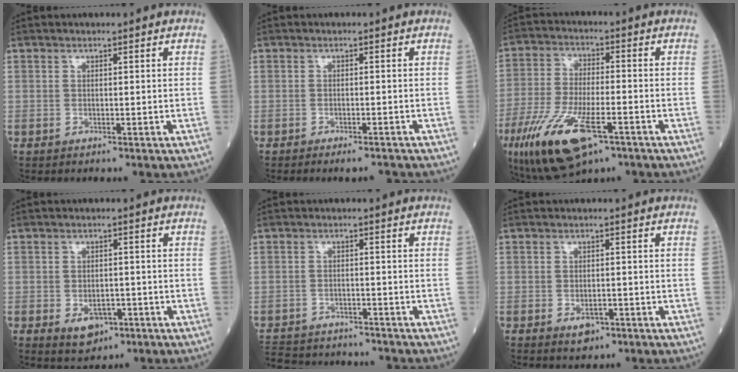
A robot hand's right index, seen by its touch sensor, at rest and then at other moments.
{"total": 2.7, "force": [-2.4, 0.3, 1.2], "torque": [-0.009, -0.003, -0.034]}
{"total": 15.5, "force": [-8.1, 4.9, 12.2], "torque": [-0.253, -0.026, -0.139]}
{"total": 4.3, "force": [-1.9, 2.8, 2.6], "torque": [-0.038, 0.000, -0.019]}
{"total": 12.3, "force": [-11.2, 3.8, 3.2], "torque": [-0.073, 0.005, -0.157]}
{"total": 2.6, "force": [-1.3, 1.6, 1.6], "torque": [-0.024, 0.001, -0.012]}